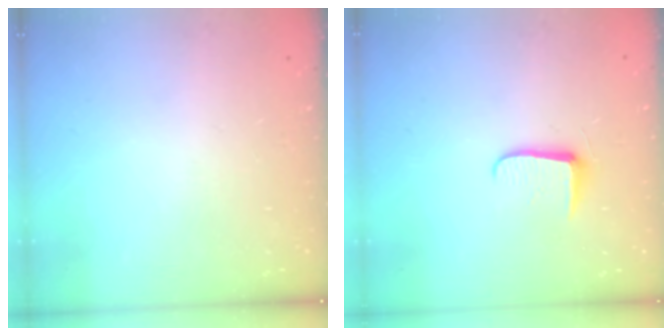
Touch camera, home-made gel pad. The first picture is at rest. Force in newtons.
{"total": 5.9, "press": 5.8, "slide": 0.8}